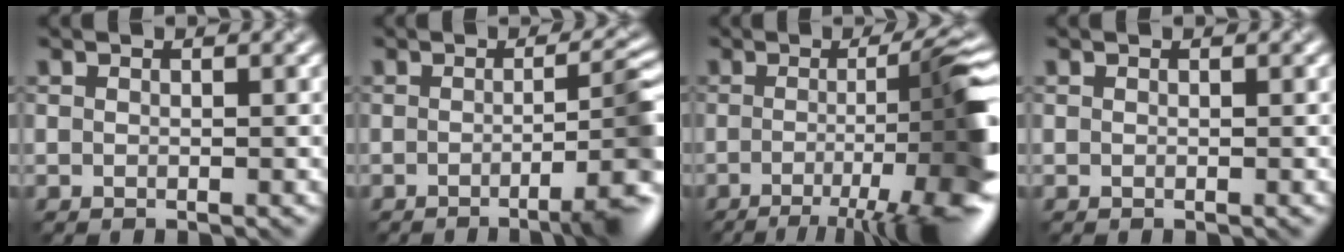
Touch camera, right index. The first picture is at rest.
{"total": 6.6, "force": [-2.0, 1.2, 6.1], "torque": [-0.075, 0.002, -0.031]}
{"total": 11.9, "force": [-3.4, 2.6, 11.1], "torque": [-0.135, -0.003, -0.052]}
{"total": 0.0}